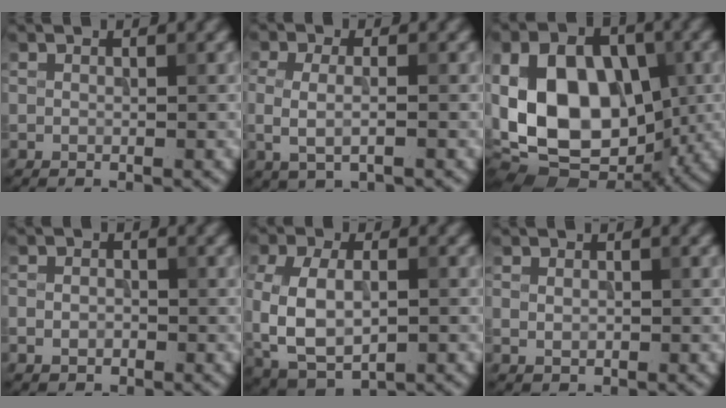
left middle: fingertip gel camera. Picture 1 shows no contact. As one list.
[{"total": 2.5, "force": [-0.3, 1.0, 2.3], "torque": [-0.052, -0.007, -0.007]}, {"total": 14.8, "force": [-1.6, 10.4, 10.3], "torque": [-0.200, 0.017, -0.044]}, {"total": 1.7, "force": [-0.5, 1.3, 0.9], "torque": [-0.017, 0.000, -0.014]}, {"total": 7.5, "force": [-0.9, 4.4, 6.0], "torque": [-0.134, -0.007, -0.015]}, {"total": 1.3, "force": [0.0, 0.9, 0.9], "torque": [-0.014, 0.000, 0.003]}]